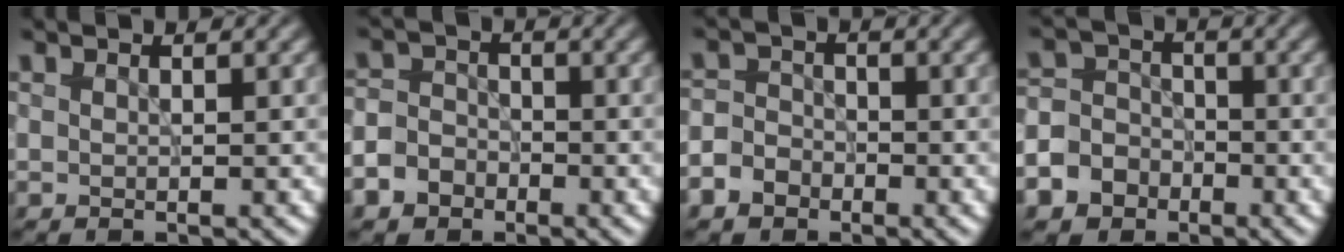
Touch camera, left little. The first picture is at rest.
{"total": 4.6, "force": [-2.6, 3.6, 1.4], "torque": [-0.007, -0.006, -0.055]}
{"total": 3.4, "force": [-1.9, 2.5, 1.1], "torque": [-0.010, -0.001, -0.044]}
{"total": 7.7, "force": [-3.9, 6.4, 1.9], "torque": [-0.038, -0.012, -0.088]}